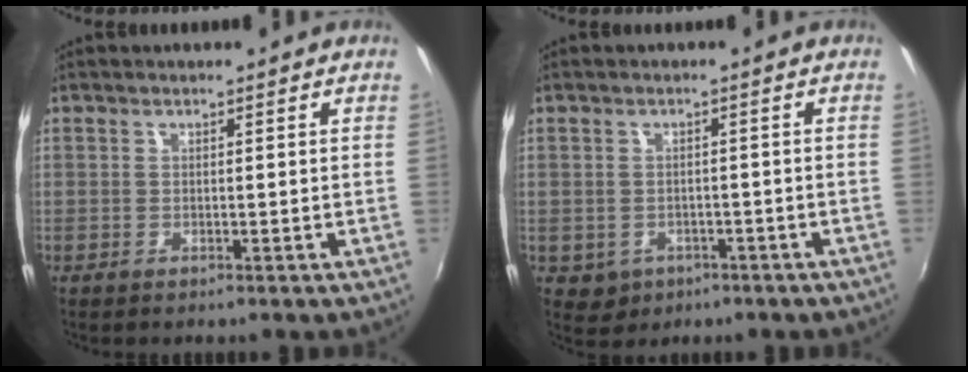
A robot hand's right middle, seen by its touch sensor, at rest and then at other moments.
{"total": 4.5, "force": [-1.7, 4.0, 1.4], "torque": [-0.043, -0.003, -0.010]}